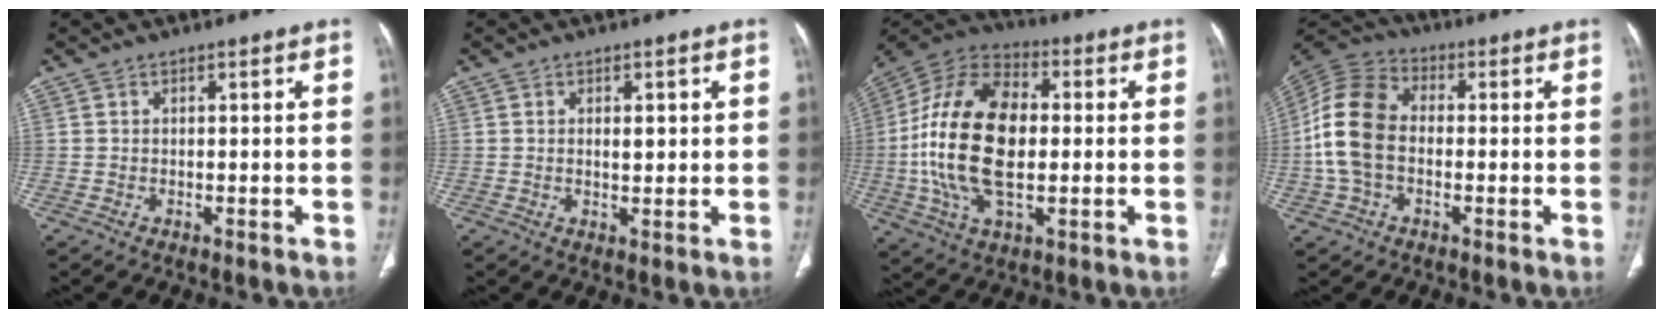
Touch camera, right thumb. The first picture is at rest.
{"total": 2.6, "force": [0.6, 1.3, 2.2], "torque": [-0.028, -0.004, 0.010]}
{"total": 21.9, "force": [-0.2, 12.4, 18.1], "torque": [-0.363, 0.012, -0.008]}
{"total": 12.9, "force": [-1.0, 8.9, 9.3], "torque": [-0.188, 0.033, -0.028]}